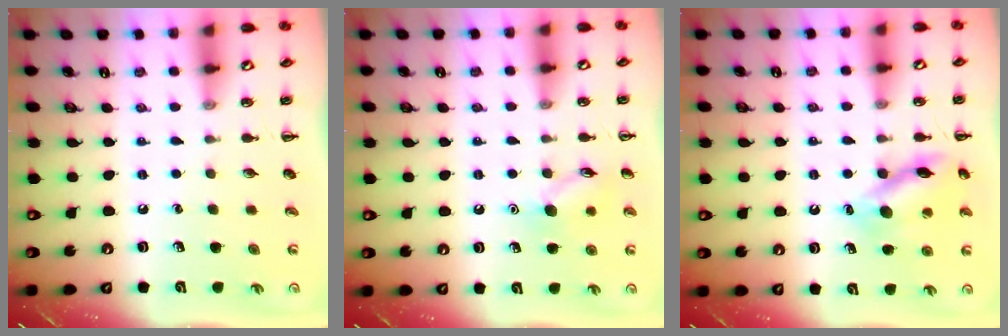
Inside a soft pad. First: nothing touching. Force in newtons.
{"total": 8.7, "press": 8.7, "slide": 0.5}
{"total": 13.4, "press": 13.4, "slide": 0.9}